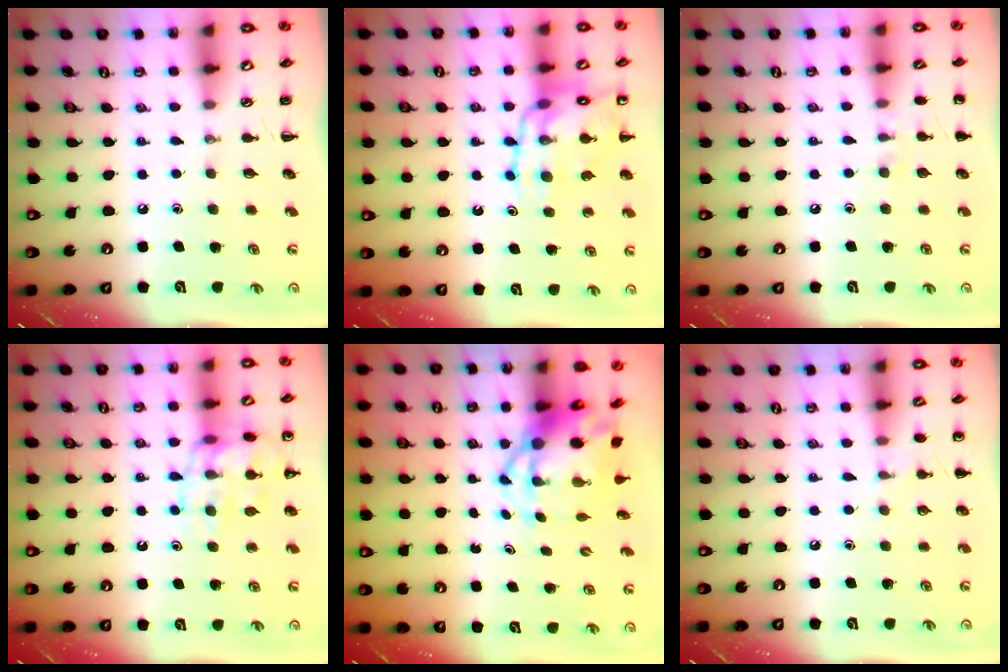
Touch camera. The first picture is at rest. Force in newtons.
{"total": 13.1, "press": 12.8, "slide": 2.8}
{"total": 6.2, "press": 6.0, "slide": 1.7}
{"total": 16.3, "press": 16.2, "slide": 2.1}
{"total": 6.6, "press": 6.3, "slide": 1.8}
{"total": 6.5, "press": 6.2, "slide": 1.9}